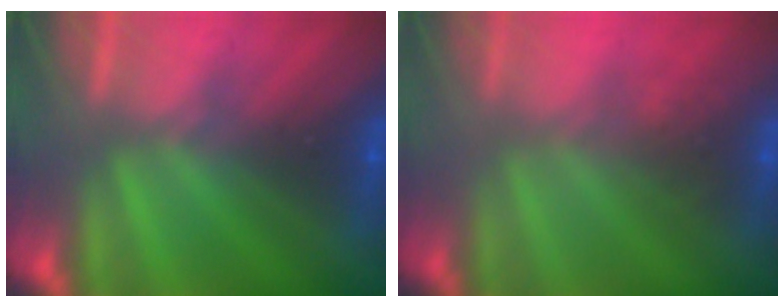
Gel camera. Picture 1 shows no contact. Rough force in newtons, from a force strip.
{"total": 2.8}